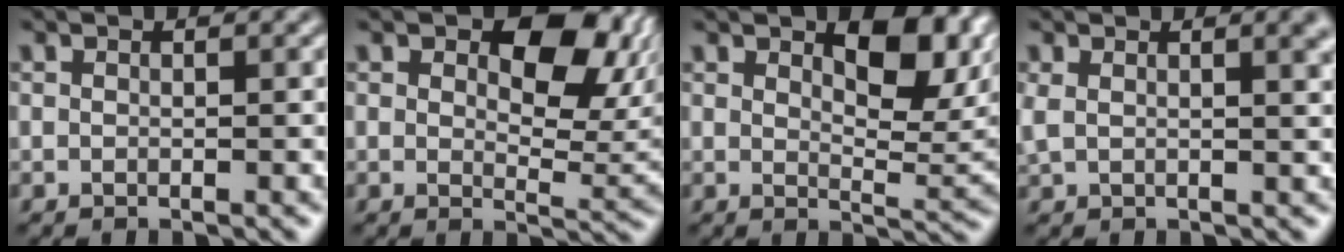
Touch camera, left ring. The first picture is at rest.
{"total": 9.2, "force": [3.9, 4.7, 6.8], "torque": [-0.088, 0.001, 0.063]}
{"total": 7.2, "force": [2.8, 3.1, 5.8], "torque": [-0.079, -0.004, 0.047]}
{"total": 4.0, "force": [1.6, 2.1, 3.1], "torque": [-0.042, 0.002, 0.031]}